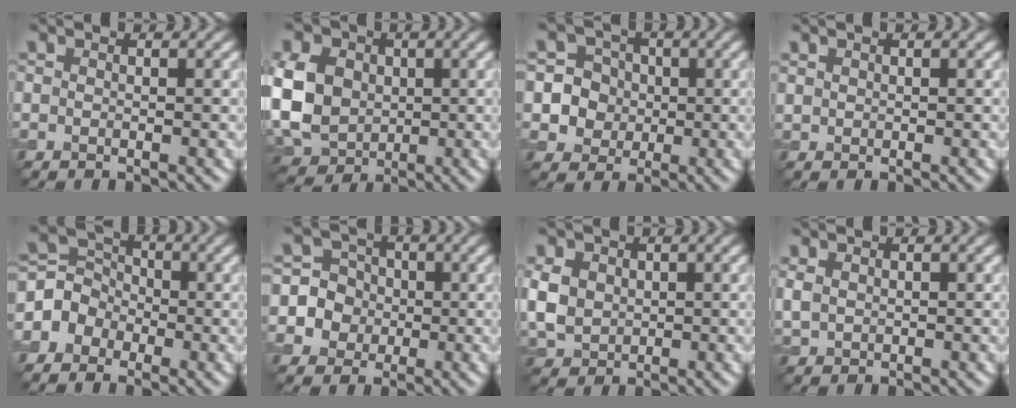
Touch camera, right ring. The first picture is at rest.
{"total": 9.1, "force": [0.2, 7.5, 5.3], "torque": [-0.130, 0.014, 0.002]}
{"total": 5.7, "force": [-0.3, 5.7, 0.6], "torque": [-0.004, 0.029, -0.017]}
{"total": 0.7, "force": [0.3, -0.2, -0.6], "torque": [0.008, 0.012, 0.014]}
{"total": 3.0, "force": [-1.6, 2.5, 0.3], "torque": [-0.010, 0.017, -0.037]}
{"total": 6.4, "force": [-0.6, 6.4, 0.5], "torque": [-0.002, 0.030, -0.020]}
{"total": 3.3, "force": [0.7, 2.9, 1.4], "torque": [-0.045, 0.010, 0.019]}
{"total": 0.7, "force": [0.5, 0.5, 0.0], "torque": [-0.009, 0.008, 0.021]}